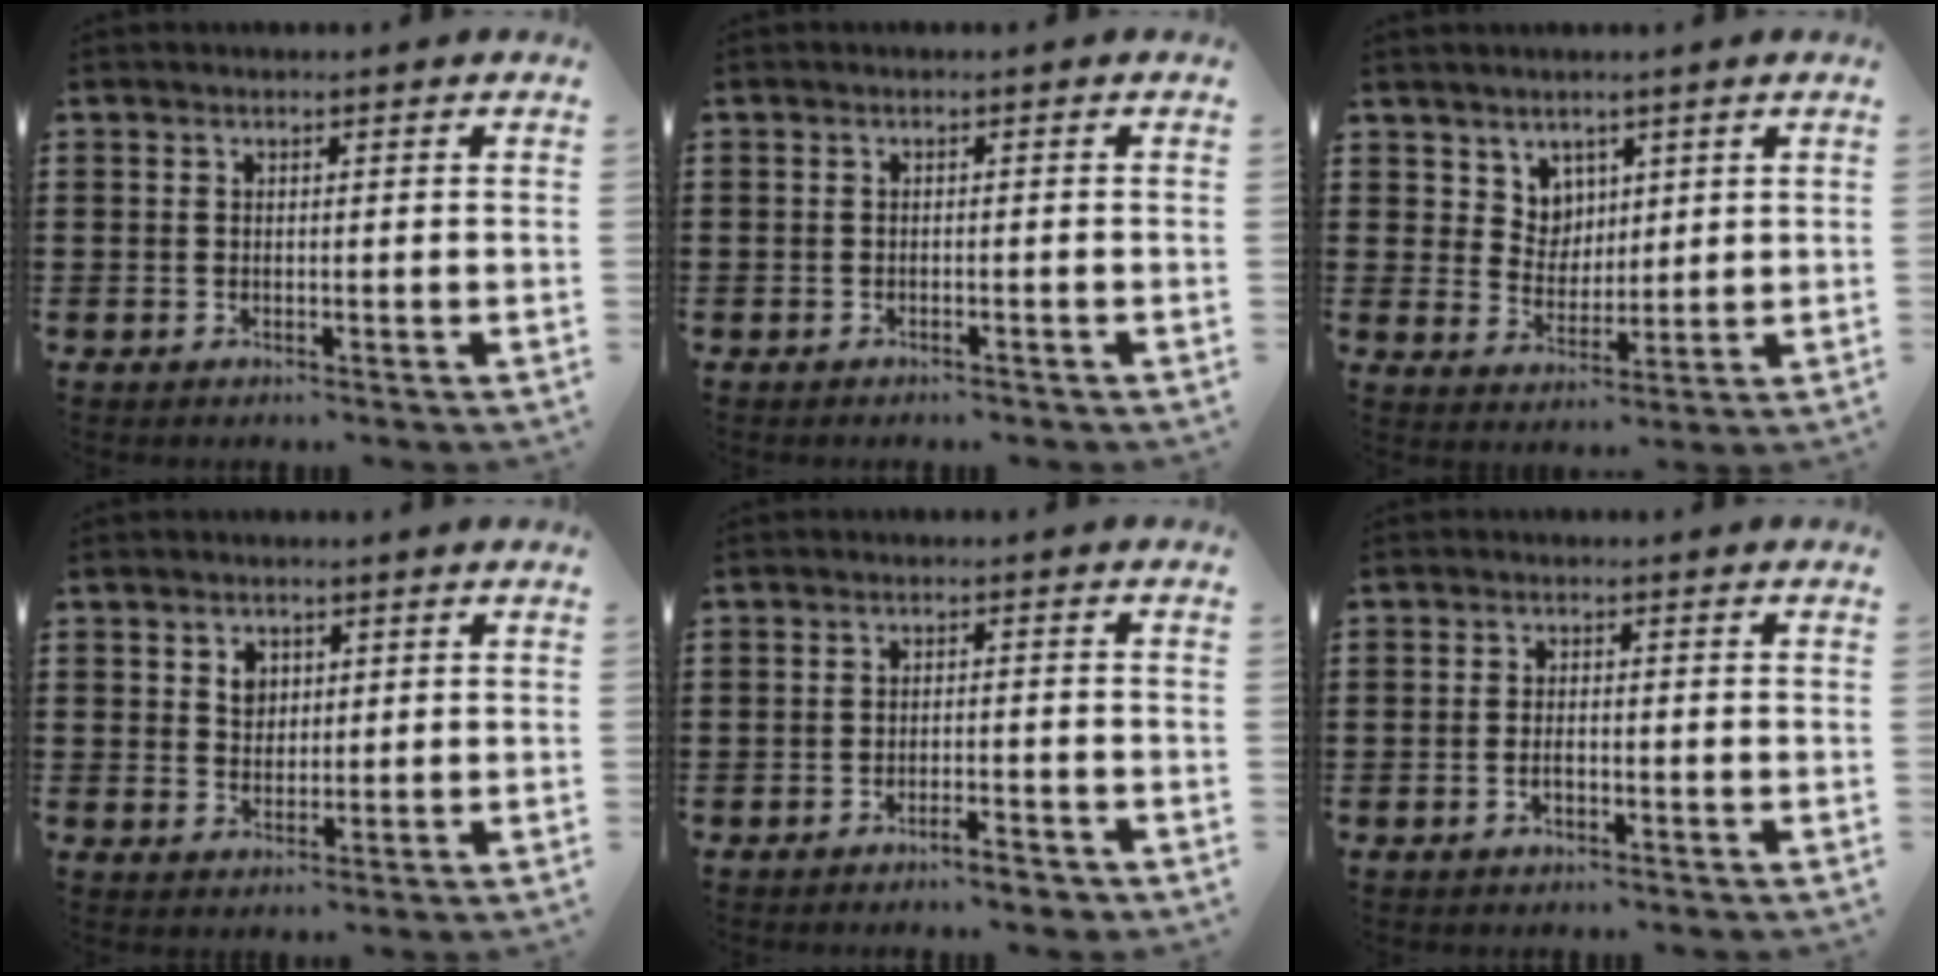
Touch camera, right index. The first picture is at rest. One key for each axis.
{"total": 0.7, "fx": -0.6, "fy": -0.1, "fz": 0.3, "tx": -0.009, "ty": -0.006, "tz": -0.010}
{"total": 4.9, "fx": 3.1, "fy": 3.8, "fz": 0.4, "tx": -0.030, "ty": 0.005, "tz": 0.059}
{"total": 2.8, "fx": 1.2, "fy": 2.2, "fz": 1.1, "tx": -0.021, "ty": 0.006, "tz": 0.020}
{"total": 2.9, "fx": -2.5, "fy": 0.2, "fz": 1.5, "tx": -0.027, "ty": -0.001, "tz": -0.046}
{"total": 1.6, "fx": -0.7, "fy": 0.7, "fz": 1.2, "tx": -0.026, "ty": 0.001, "tz": -0.012}